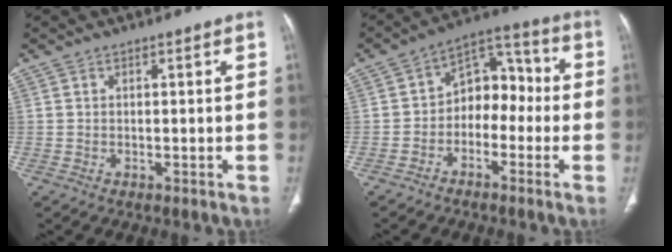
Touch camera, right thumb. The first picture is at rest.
{"total": 9.9, "force": [-2.0, 7.1, 6.6], "torque": [-0.055, 0.048, -0.049]}